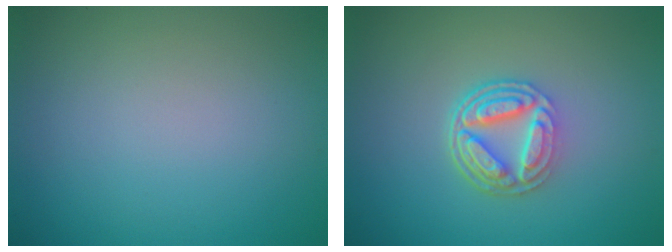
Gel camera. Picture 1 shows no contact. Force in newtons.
{"total": 5.0, "press": 3.5, "slide": 3.5}